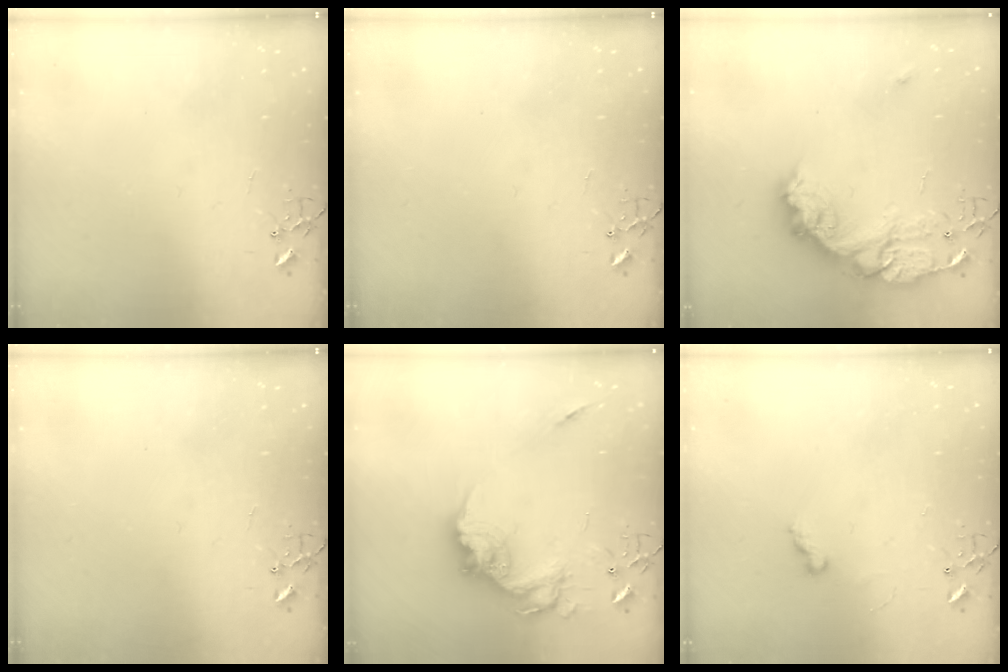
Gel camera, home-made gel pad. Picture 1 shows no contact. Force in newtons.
{"total": 0.0}
{"total": 18.7, "press": 18.7, "slide": 1.3}
{"total": 0.0}
{"total": 17.5, "press": 17.4, "slide": 1.9}
{"total": 5.0, "press": 5.0, "slide": 0.5}